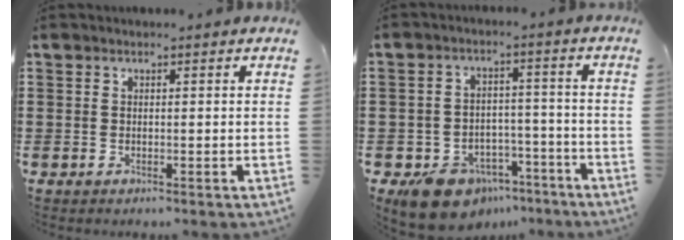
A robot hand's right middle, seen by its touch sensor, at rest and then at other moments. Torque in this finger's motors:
{"motor_torque": [0.71, 0.00, 0.20, 0.06]}